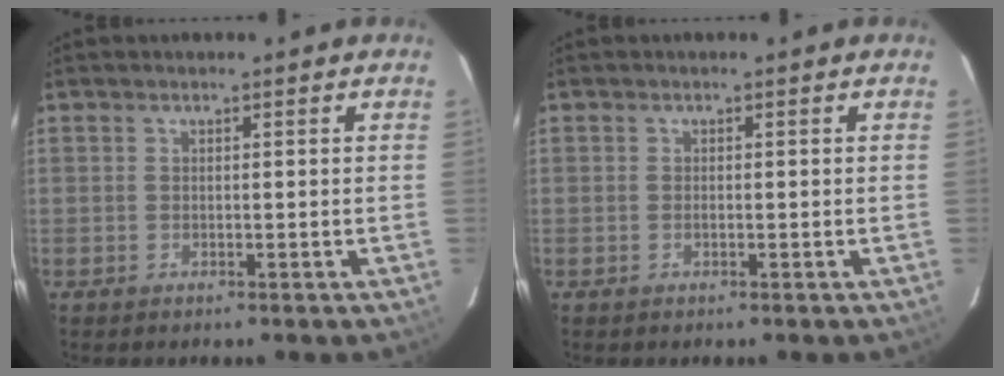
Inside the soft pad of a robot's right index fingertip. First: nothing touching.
{"total": 0.5, "force": [-0.2, 0.2, 0.4], "torque": [-0.007, 0.001, -0.005]}